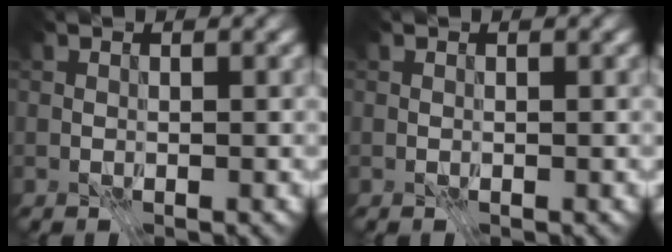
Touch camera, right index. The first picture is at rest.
{"total": 0.0}